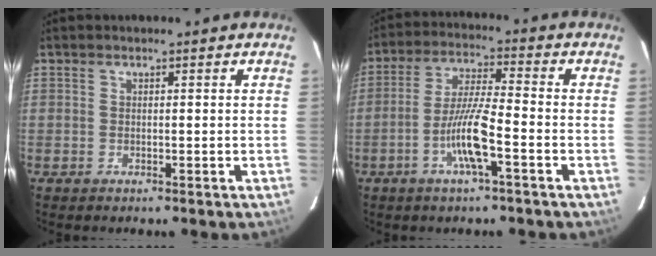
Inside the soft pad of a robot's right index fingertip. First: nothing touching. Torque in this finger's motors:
{"motor_torque": [1.62, -0.33, 0.77, 0.11]}